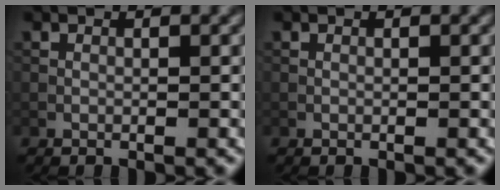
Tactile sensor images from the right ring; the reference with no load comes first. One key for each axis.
{"total": 0.0}